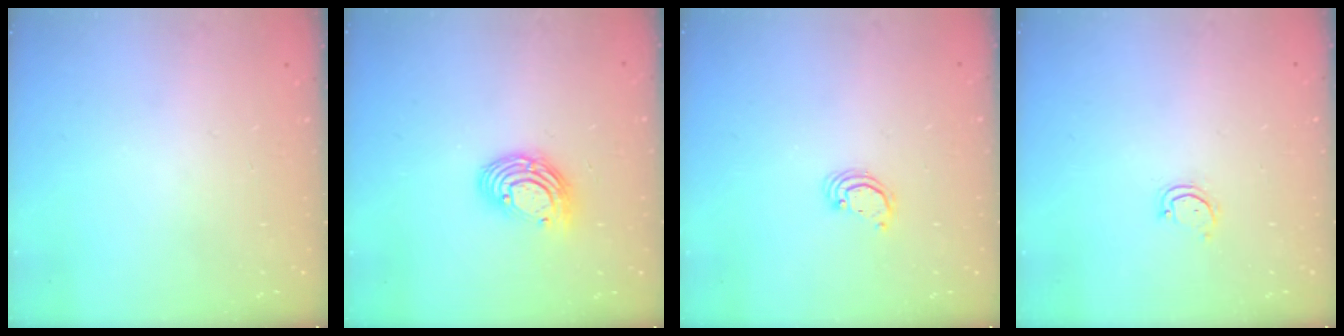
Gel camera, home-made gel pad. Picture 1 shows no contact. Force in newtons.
{"total": 10.3, "press": 10.3, "slide": 1.0}
{"total": 2.3, "press": 2.3, "slide": 0.3}
{"total": 2.9, "press": 2.9, "slide": 0.3}